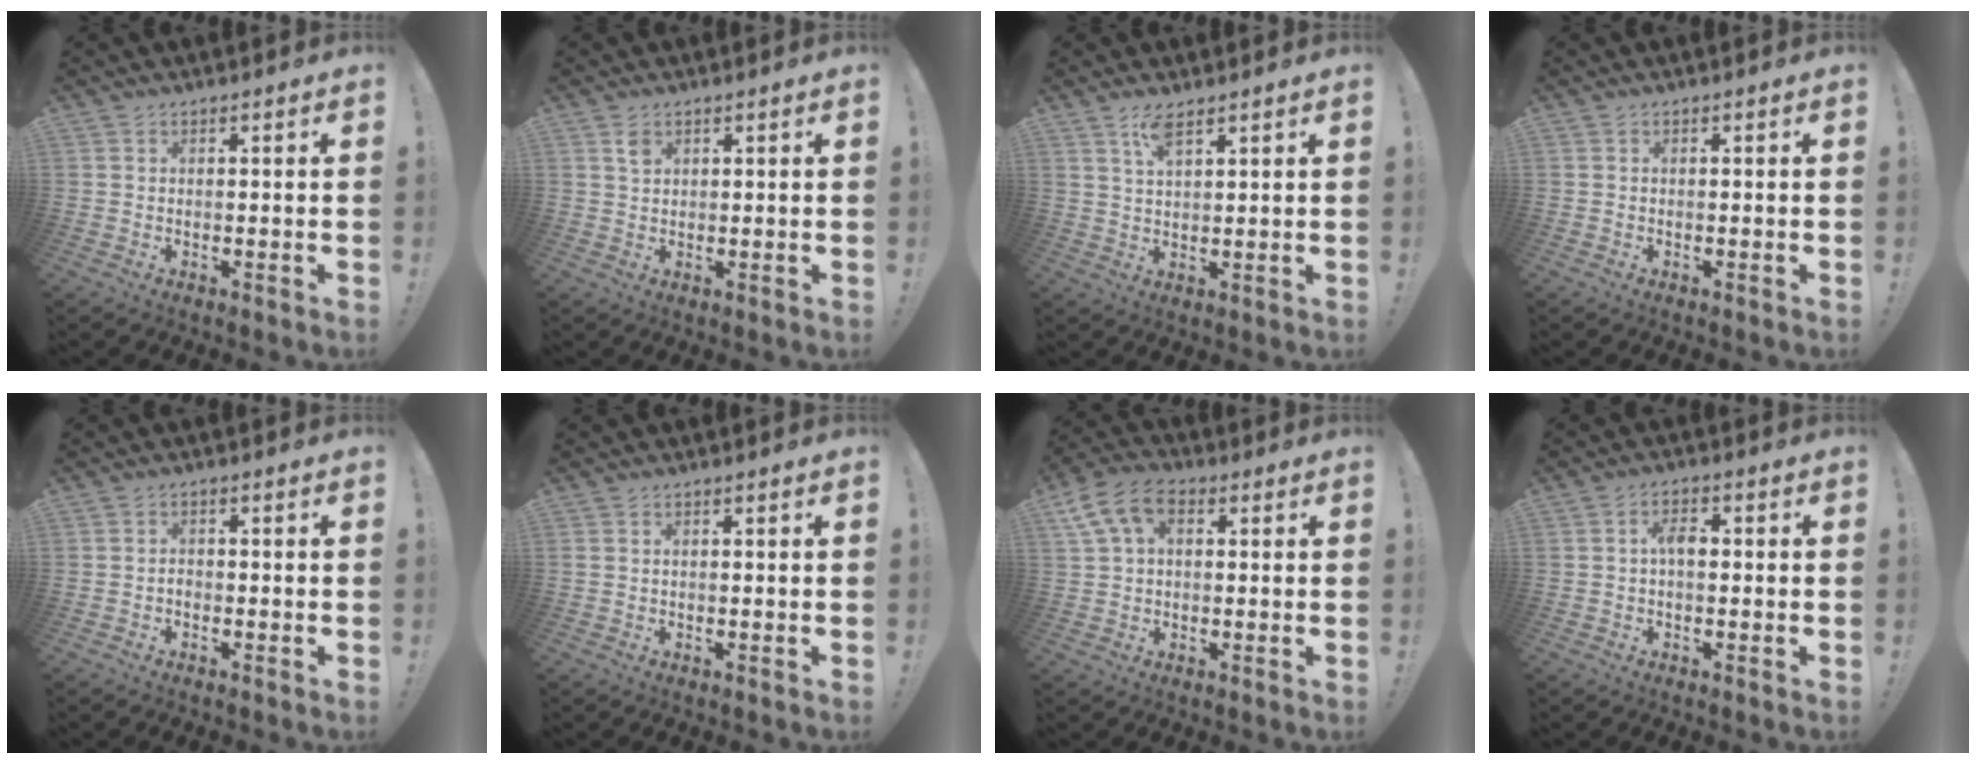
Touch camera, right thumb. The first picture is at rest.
{"total": 2.6, "force": [1.5, 1.6, 1.4], "torque": [-0.010, -0.007, 0.024]}
{"total": 5.0, "force": [3.3, 1.5, 3.5], "torque": [-0.062, -0.011, 0.055]}
{"total": 0.0}
{"total": 1.2, "force": [-0.9, 0.7, 0.3], "torque": [-0.003, 0.006, -0.018]}
{"total": 0.5, "force": [0.1, 0.1, 0.5], "torque": [-0.013, 0.002, 0.002]}
{"total": 10.2, "force": [3.2, 6.7, 7.0], "torque": [-0.135, 0.009, 0.068]}
{"total": 4.0, "force": [0.3, 2.1, 3.4], "torque": [-0.066, 0.012, 0.003]}